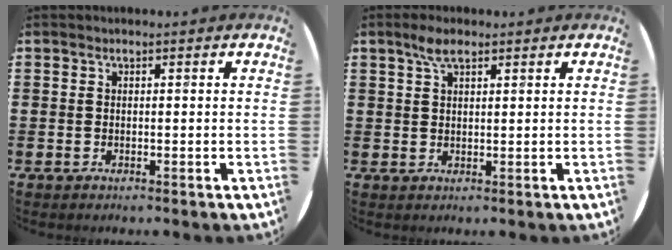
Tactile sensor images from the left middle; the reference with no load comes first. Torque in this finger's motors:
{"motor_torque": [0.65, -0.49, 0.07, 0.07]}